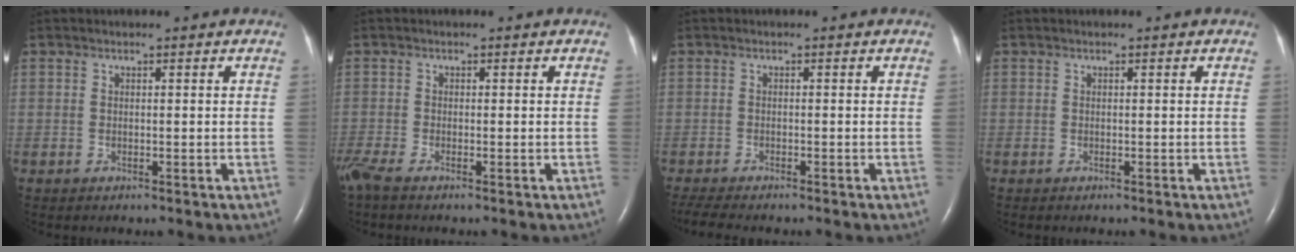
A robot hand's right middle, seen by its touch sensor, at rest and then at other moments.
{"total": 2.8, "force": [-2.2, 0.4, 1.7], "torque": [-0.047, -0.010, -0.047]}
{"total": 5.1, "force": [-4.4, 0.7, 2.5], "torque": [-0.048, -0.010, -0.069]}
{"total": 0.0}